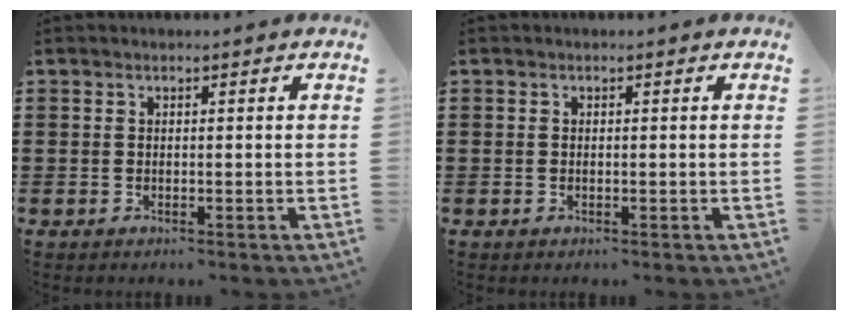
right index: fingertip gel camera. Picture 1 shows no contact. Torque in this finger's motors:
{"motor_torque": [0.08, 0.72, 0.00, 0.01]}